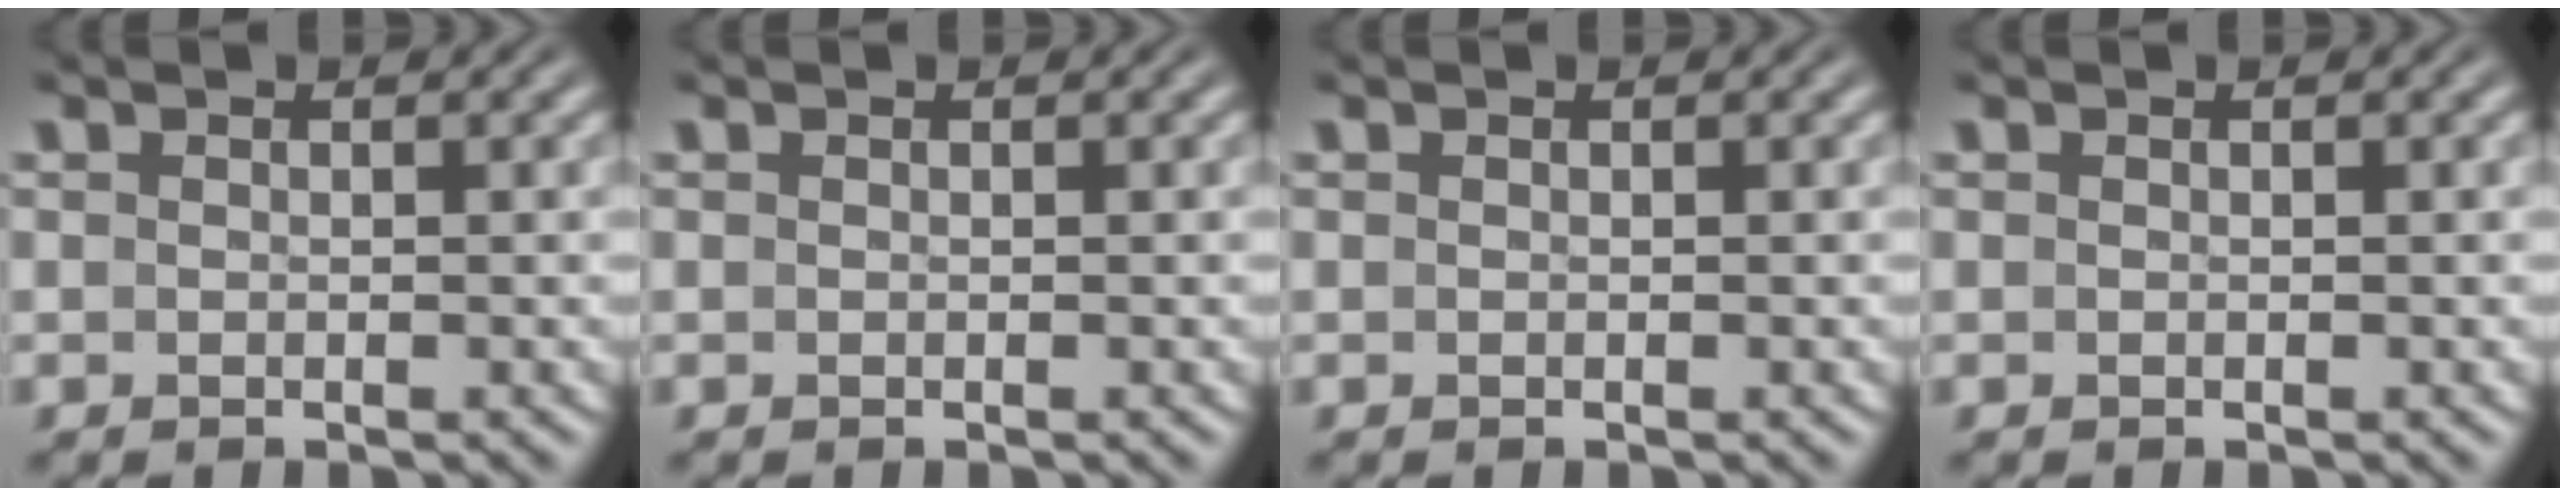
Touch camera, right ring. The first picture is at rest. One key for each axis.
{"total": 0.0}
{"total": 0.0}
{"total": 0.0}